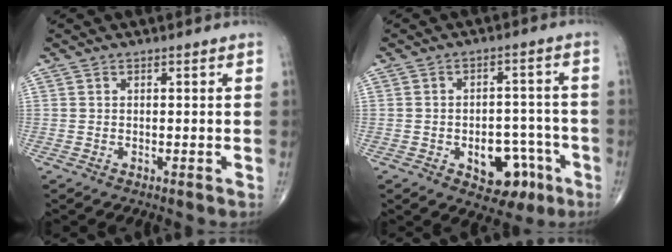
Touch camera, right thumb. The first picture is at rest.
{"total": 10.0, "force": [-4.3, 6.3, 6.4], "torque": [-0.048, 0.038, -0.050]}